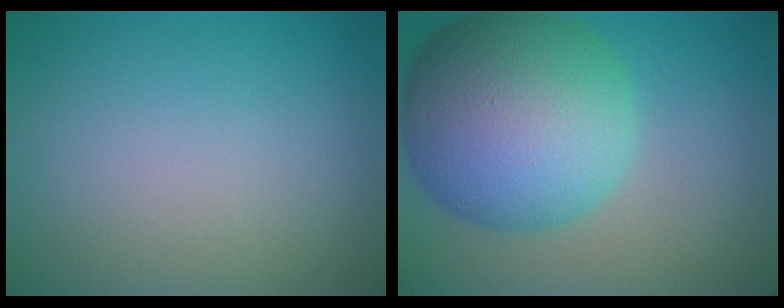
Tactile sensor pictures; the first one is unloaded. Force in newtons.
{"total": 14.0, "press": 14.0, "slide": 0.3}